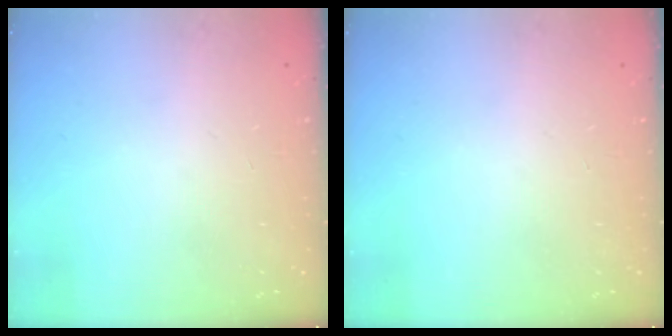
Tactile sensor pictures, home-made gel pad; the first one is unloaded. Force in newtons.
{"total": 0.0}